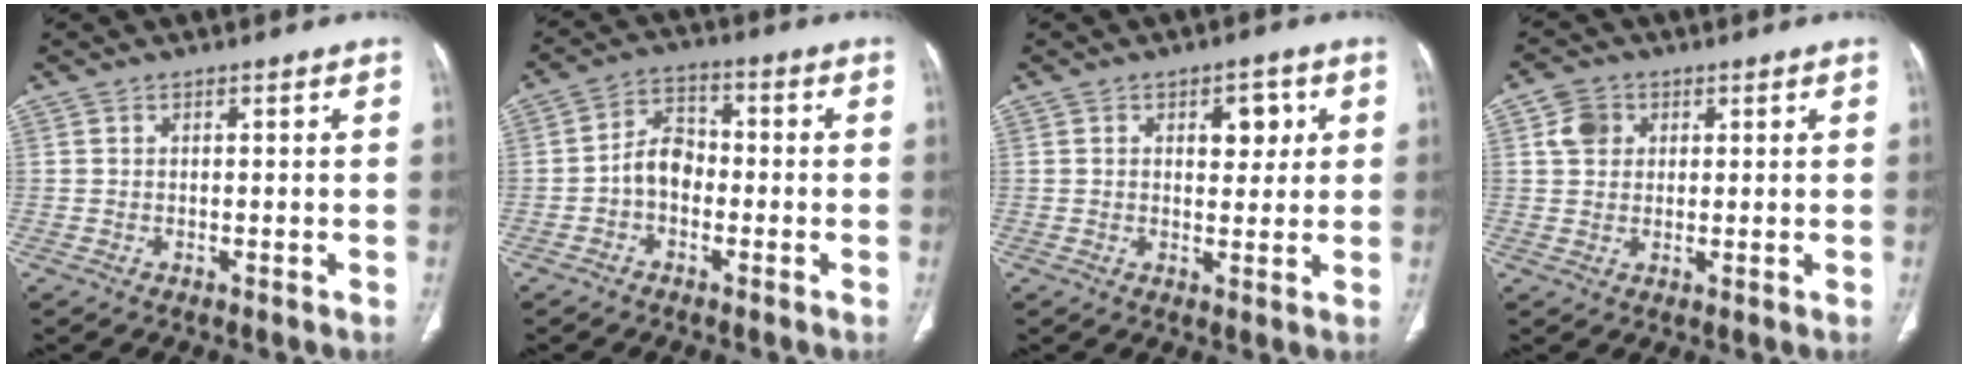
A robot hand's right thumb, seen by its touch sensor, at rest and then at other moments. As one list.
[{"total": 6.0, "force": [-1.5, 4.4, 3.8], "torque": [-0.049, 0.025, -0.039]}, {"total": 5.3, "force": [1.7, 3.1, 3.9], "torque": [-0.028, -0.005, 0.024]}, {"total": 4.5, "force": [1.4, 3.7, 2.1], "torque": [-0.024, 0.002, 0.025]}]